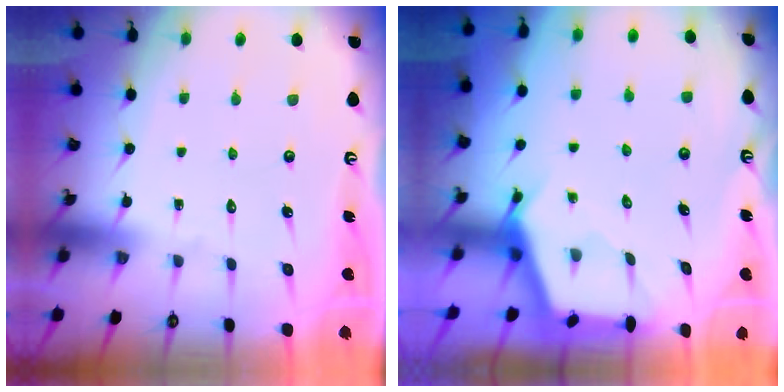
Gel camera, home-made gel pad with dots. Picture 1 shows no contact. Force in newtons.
{"total": 2.7, "press": 2.7, "slide": 0.3}